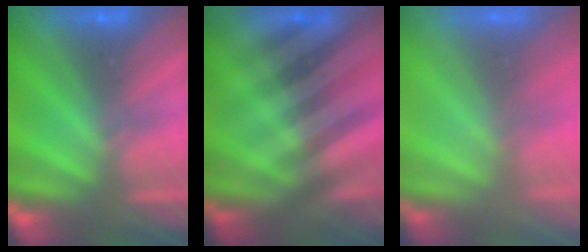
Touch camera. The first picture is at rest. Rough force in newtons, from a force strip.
{"total": 2.9}
{"total": 7.6}